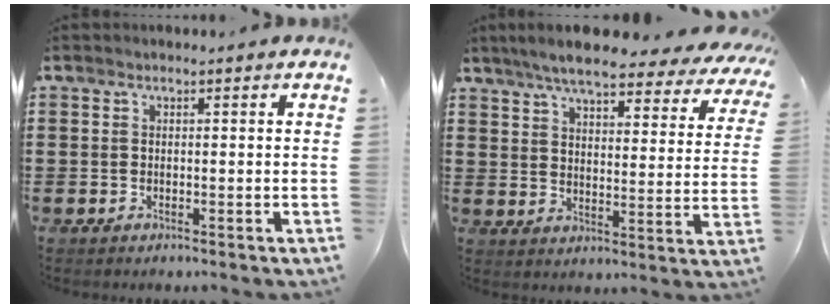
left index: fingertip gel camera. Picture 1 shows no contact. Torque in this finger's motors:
{"motor_torque": [2.14, 0.00, 1.05, 0.21]}